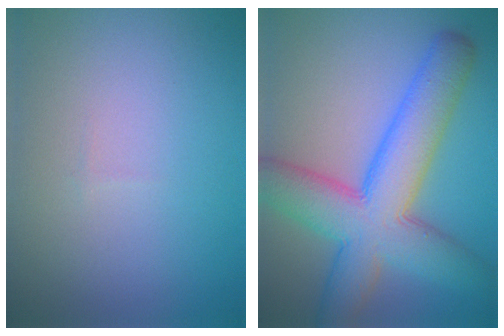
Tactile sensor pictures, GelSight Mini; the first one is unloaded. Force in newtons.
{"total": 9.9, "press": 9.9, "slide": 0.4}